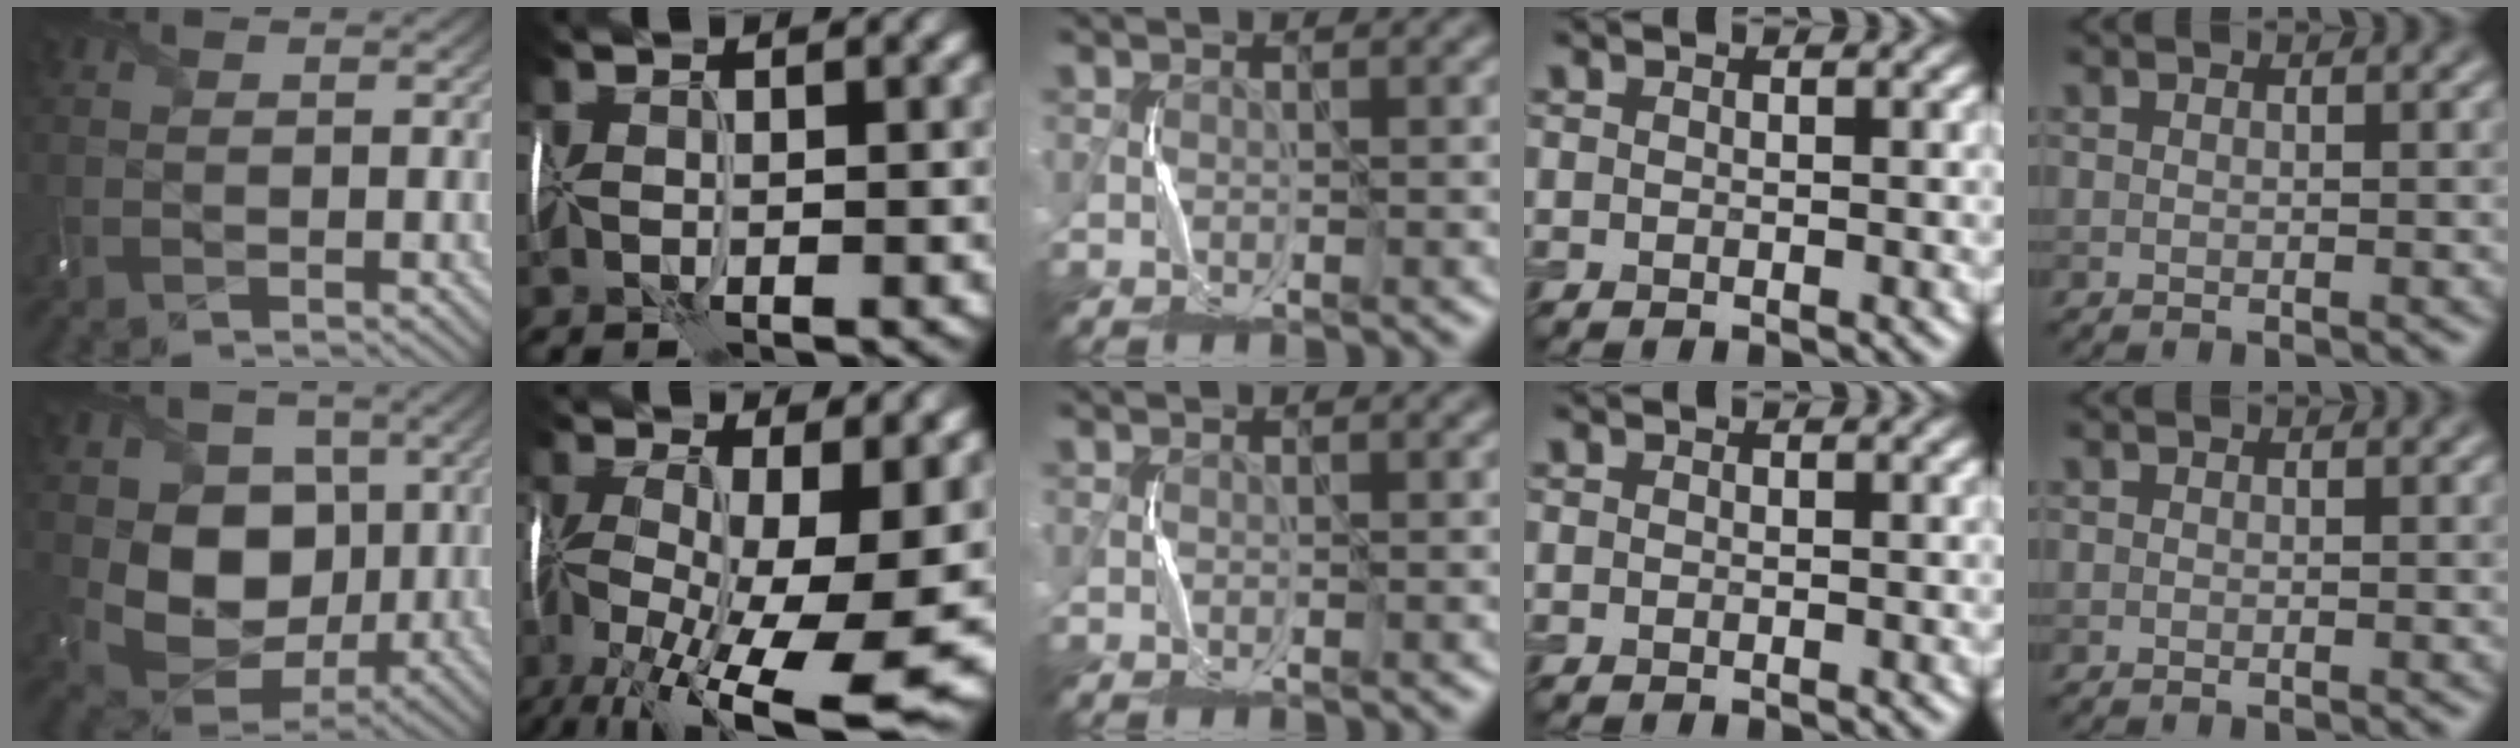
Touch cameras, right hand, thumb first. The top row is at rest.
{"thumb": {"total": 11.8, "force": [1.4, 9.6, 6.7], "torque": [-0.135, -0.011, 0.019]}, "index": {"total": 15.6, "force": [-4.4, 6.3, 13.5], "torque": [-0.261, -0.015, -0.066]}}